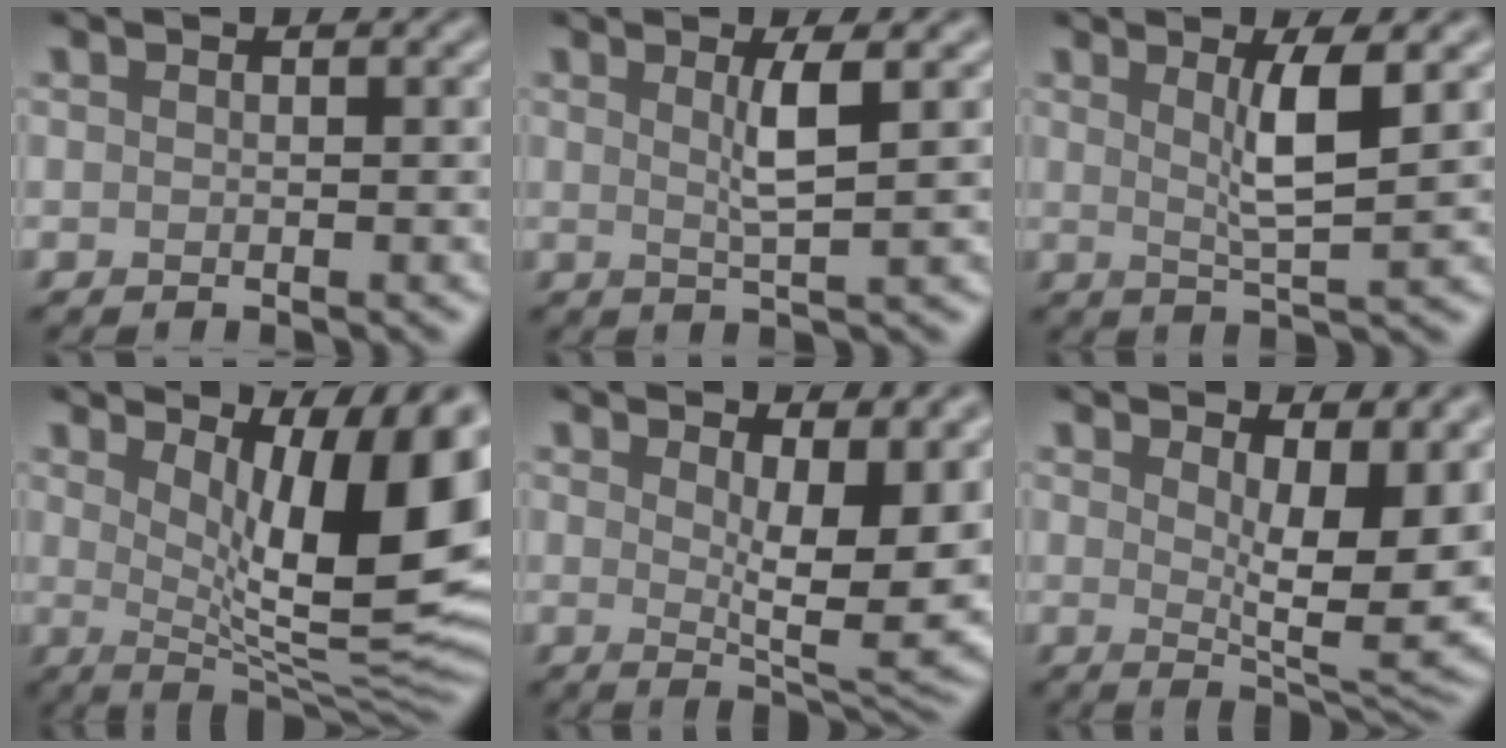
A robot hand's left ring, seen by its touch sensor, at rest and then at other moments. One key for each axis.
{"total": 2.9, "fx": 0.8, "fy": 0.5, "fz": 2.7, "tx": -0.047, "ty": -0.002, "tz": 0.011}
{"total": 3.9, "fx": 1.1, "fy": 0.7, "fz": 3.7, "tx": -0.063, "ty": -0.004, "tz": 0.019}
{"total": 14.0, "fx": 3.7, "fy": 4.2, "fz": 12.8, "tx": -0.155, "ty": -0.012, "tz": 0.063}
{"total": 8.1, "fx": 2.0, "fy": 2.6, "fz": 7.4, "tx": -0.106, "ty": -0.017, "tz": 0.038}
{"total": 9.0, "fx": 2.5, "fy": 2.9, "fz": 8.2, "tx": -0.107, "ty": -0.016, "tz": 0.042}